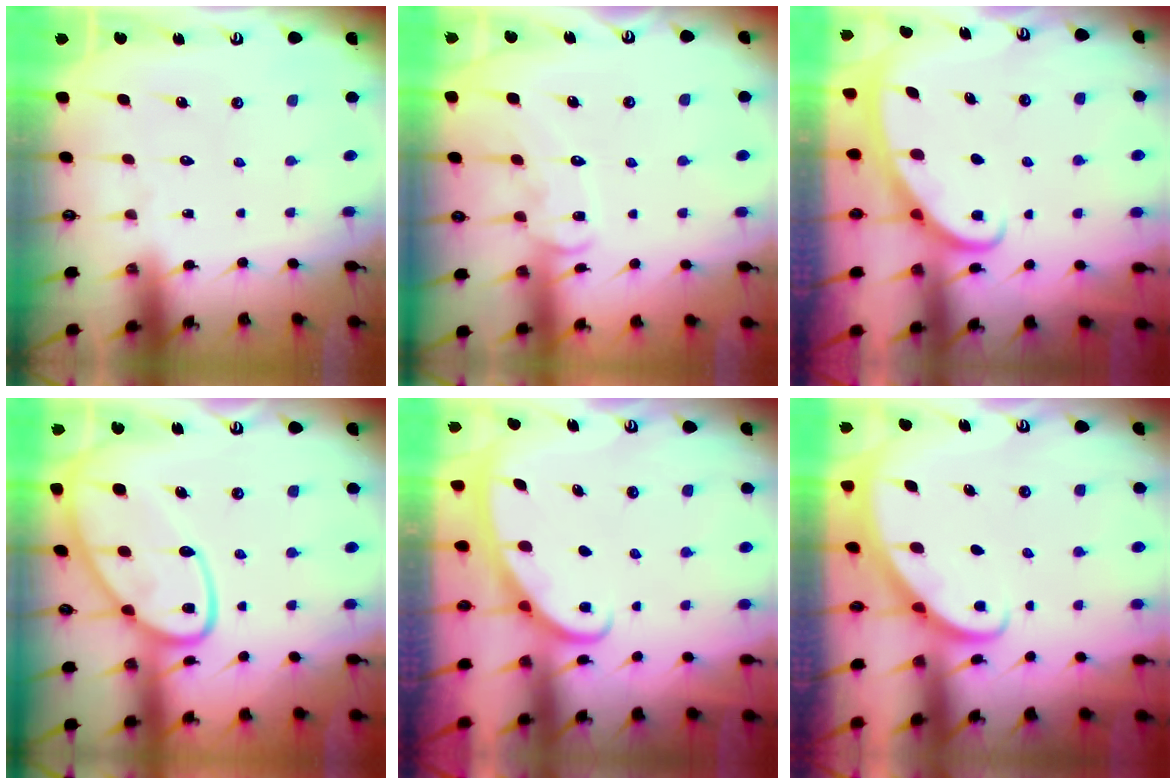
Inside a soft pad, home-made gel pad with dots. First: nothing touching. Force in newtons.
{"total": 10.7, "press": 10.7, "slide": 0.9}
{"total": 3.0, "press": 3.0, "slide": 0.3}
{"total": 16.6, "press": 16.5, "slide": 1.5}
{"total": 2.8, "press": 2.8, "slide": 0.4}
{"total": 2.8, "press": 2.8, "slide": 0.2}